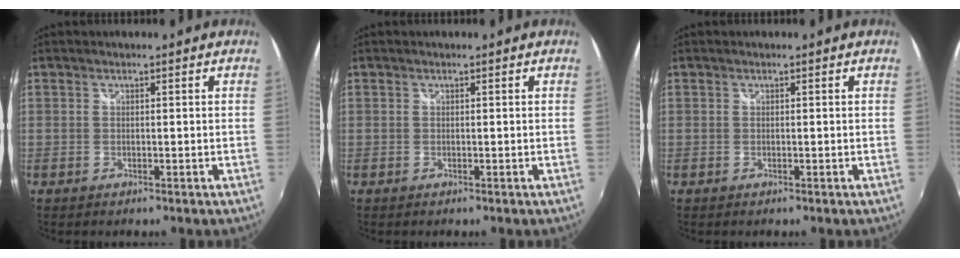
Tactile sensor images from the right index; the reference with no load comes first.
{"total": 0.0}
{"total": 0.0}